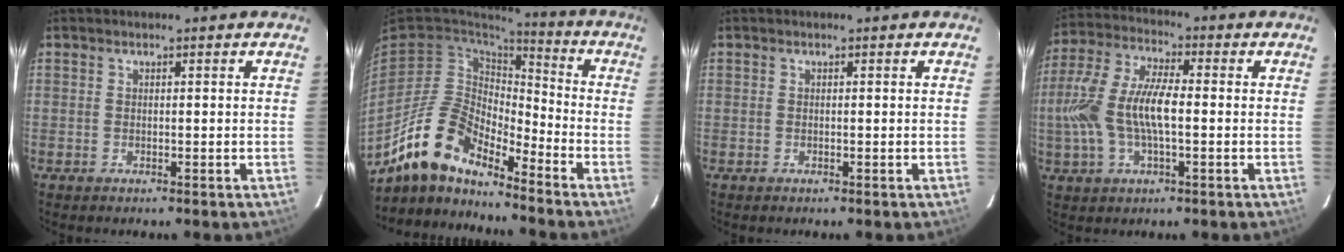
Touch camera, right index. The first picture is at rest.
{"total": 14.2, "force": [-11.6, 4.6, 6.8], "torque": [-0.132, -0.003, -0.226]}
{"total": 0.0}
{"total": 13.4, "force": [-1.4, 5.2, 12.3], "torque": [-0.266, 0.009, -0.028]}